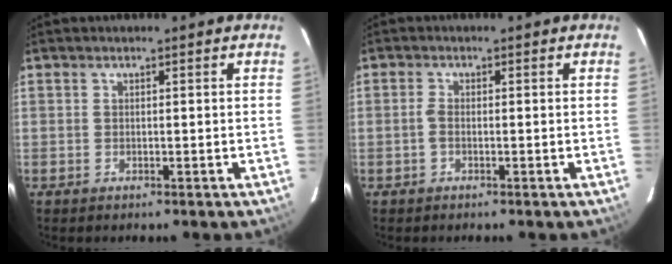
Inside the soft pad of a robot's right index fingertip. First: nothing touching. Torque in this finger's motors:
{"motor_torque": [0.39, -0.17, 0.25, 0.05]}